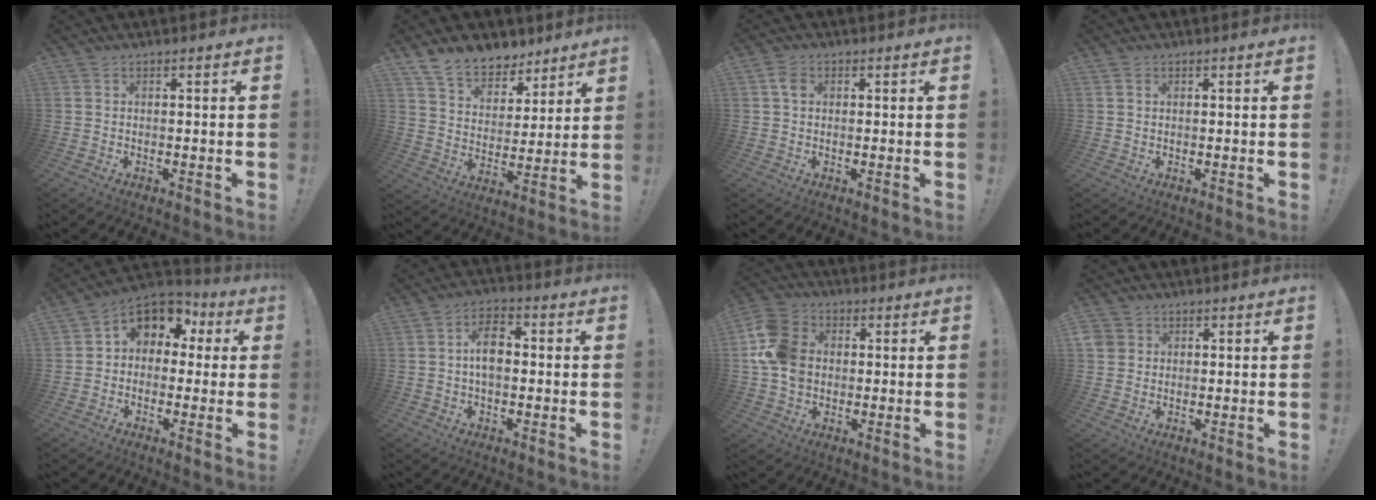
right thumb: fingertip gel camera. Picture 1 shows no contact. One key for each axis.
{"total": 11.8, "fx": 9.3, "fy": 6.4, "fz": 3.4, "tx": -0.068, "ty": -0.066, "tz": 0.178}
{"total": 3.4, "fx": 0.8, "fy": 2.2, "fz": 2.4, "tx": -0.040, "ty": 0.004, "tz": 0.015}
{"total": 0.7, "fx": 0.4, "fy": 0.5, "fz": 0.3, "tx": 0.001, "ty": -0.002, "tz": 0.006}
{"total": 8.8, "fx": 2.7, "fy": 7.0, "fz": 4.7, "tx": -0.072, "ty": -0.011, "tz": 0.057}
{"total": 8.0, "fx": 0.2, "fy": 4.8, "fz": 6.3, "tx": -0.106, "ty": 0.011, "tz": 0.005}
{"total": 13.1, "fx": 0.6, "fy": 10.6, "fz": 7.7, "tx": -0.148, "ty": 0.008, "tz": 0.015}
{"total": 3.4, "fx": 1.1, "fy": 3.0, "fz": 1.0, "tx": -0.017, "ty": 0.003, "tz": 0.023}